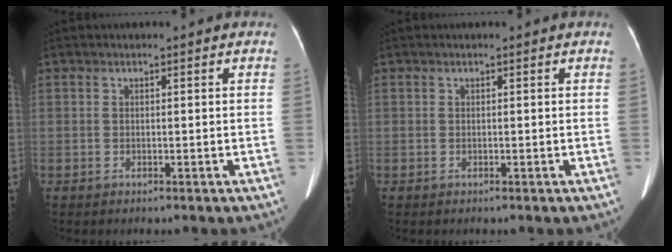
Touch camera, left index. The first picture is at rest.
{"total": 0.0}